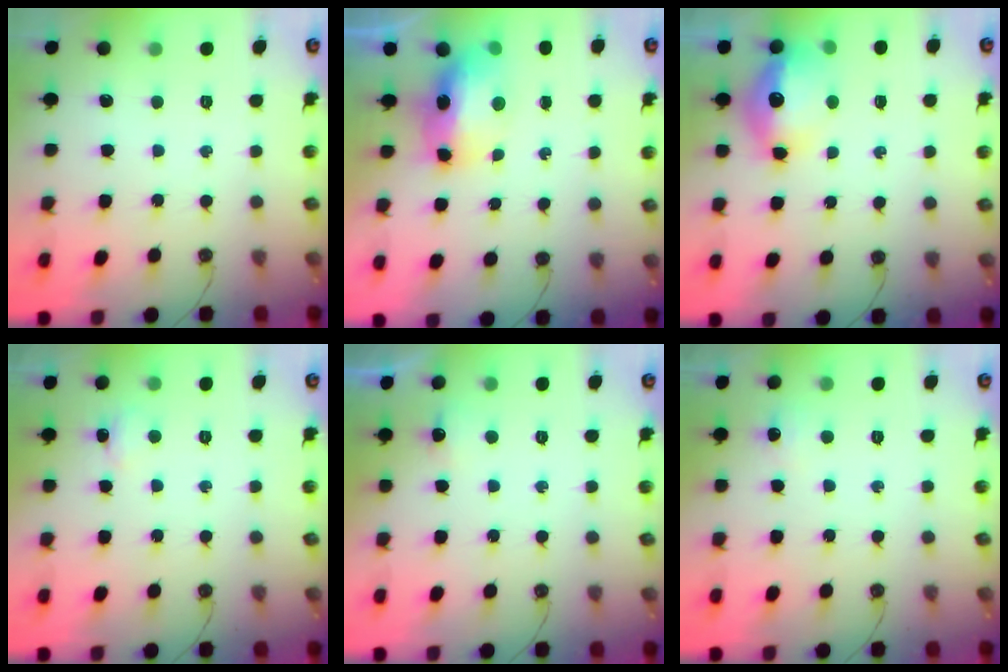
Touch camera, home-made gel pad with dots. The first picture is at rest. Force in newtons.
{"total": 10.8, "press": 10.7, "slide": 1.1}
{"total": 14.2, "press": 14.1, "slide": 1.6}
{"total": 6.0, "press": 5.9, "slide": 1.0}
{"total": 5.6, "press": 5.5, "slide": 1.2}
{"total": 6.0, "press": 5.9, "slide": 0.7}